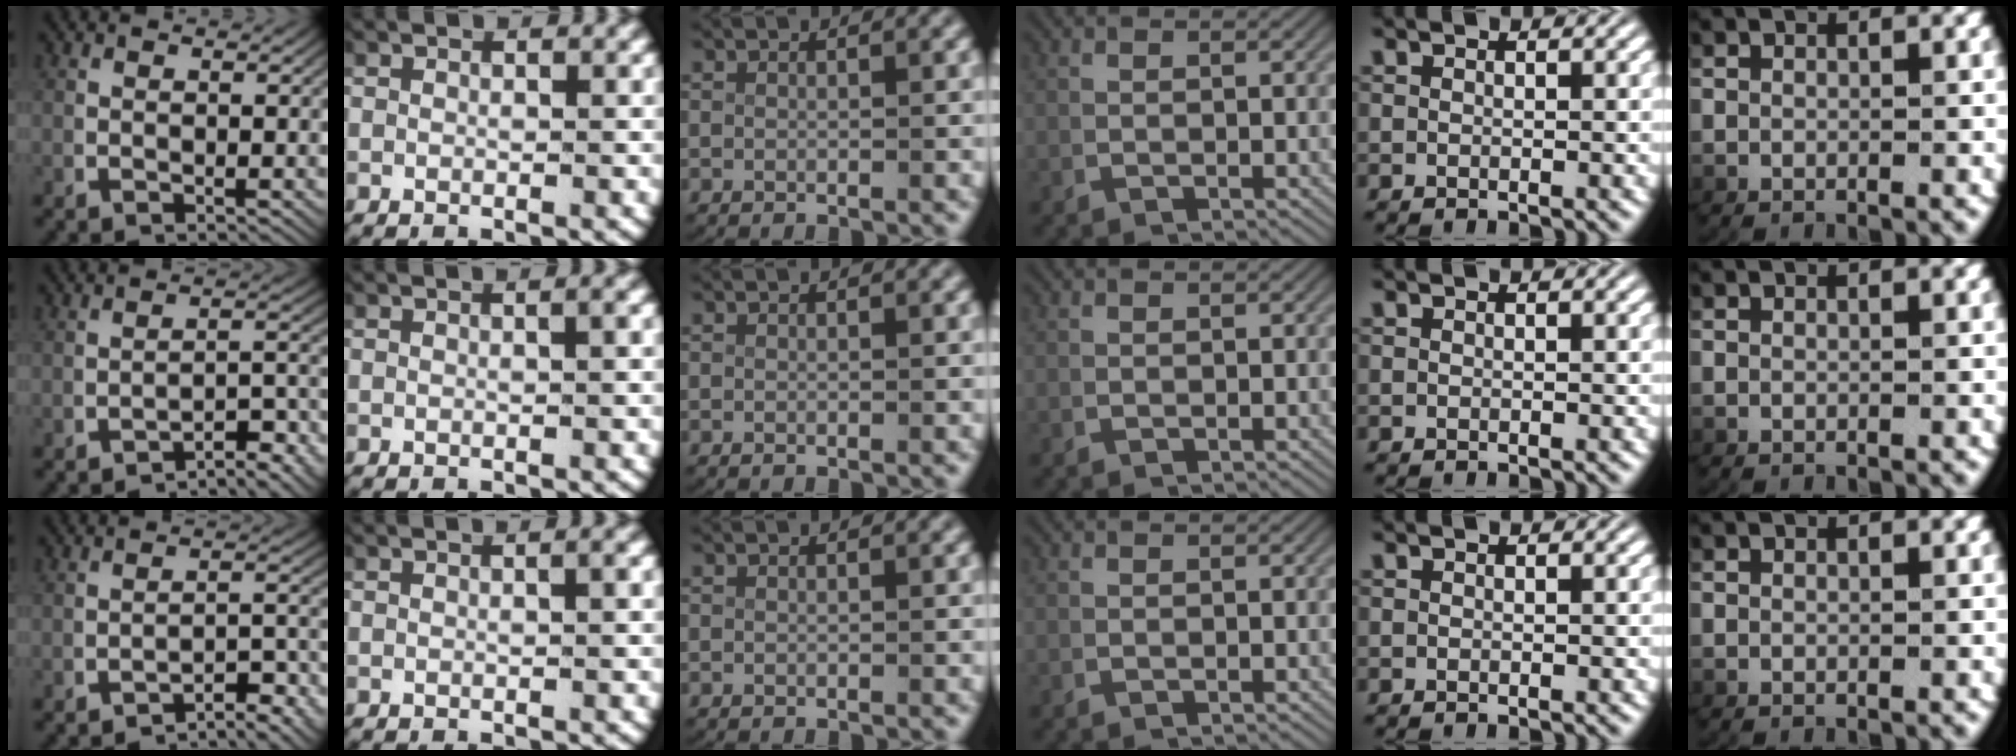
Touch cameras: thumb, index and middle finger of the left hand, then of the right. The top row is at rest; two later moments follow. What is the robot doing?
{"motion": "lift_and_place", "object": "map"}